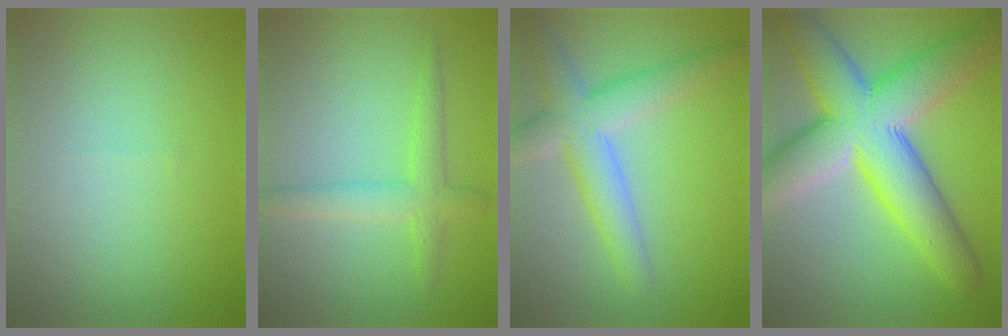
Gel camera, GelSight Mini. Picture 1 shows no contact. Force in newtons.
{"total": 2.9, "press": 2.9, "slide": 0.1}
{"total": 5.3, "press": 5.3, "slide": 0.3}
{"total": 12.2, "press": 12.1, "slide": 0.9}